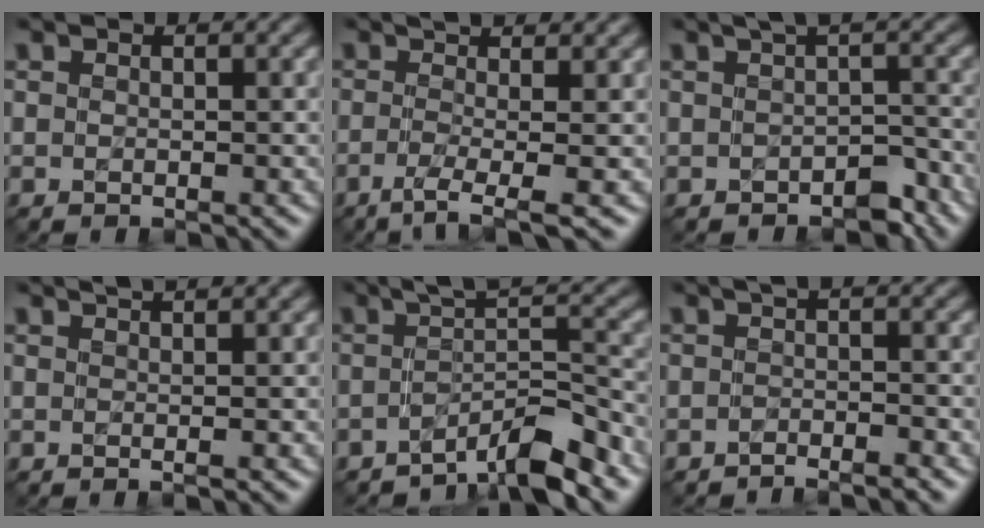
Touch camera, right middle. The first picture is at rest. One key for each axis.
{"total": 4.9, "fx": -0.8, "fy": 1.2, "fz": 4.7, "tx": -0.072, "ty": -0.001, "tz": -0.024}
{"total": 2.7, "fx": -1.1, "fy": 1.0, "fz": 2.2, "tx": -0.020, "ty": 0.000, "tz": -0.013}
{"total": 2.9, "fx": 1.4, "fy": 1.0, "fz": 2.3, "tx": -0.015, "ty": 0.003, "tz": -0.013}
{"total": 5.2, "fx": -3.0, "fy": 0.9, "fz": 4.1, "tx": -0.053, "ty": 0.012, "tz": -0.057}
{"total": 2.2, "fx": -1.4, "fy": 0.4, "fz": 1.7, "tx": -0.015, "ty": -0.008, "tz": -0.030}